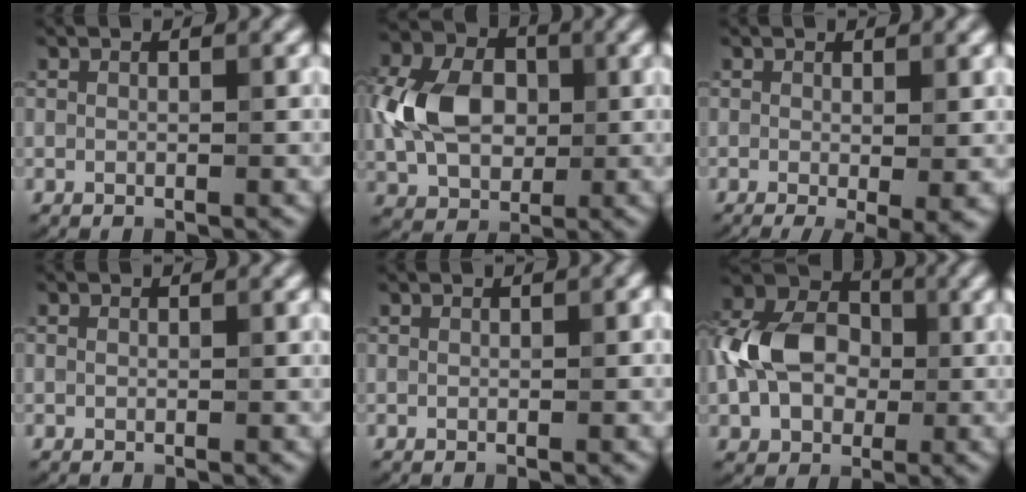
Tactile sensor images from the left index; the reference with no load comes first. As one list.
[{"total": 8.0, "force": [0.3, 5.8, 5.5], "torque": [-0.121, 0.011, -0.007]}, {"total": 4.1, "force": [-1.1, 0.9, 3.9], "torque": [-0.057, -0.016, -0.013]}, {"total": 0.0}, {"total": 0.7, "force": [-0.2, 0.0, 0.7], "torque": [-0.006, 0.002, -0.003]}, {"total": 8.5, "force": [-0.6, 6.2, 5.7], "torque": [-0.118, 0.013, -0.024]}]